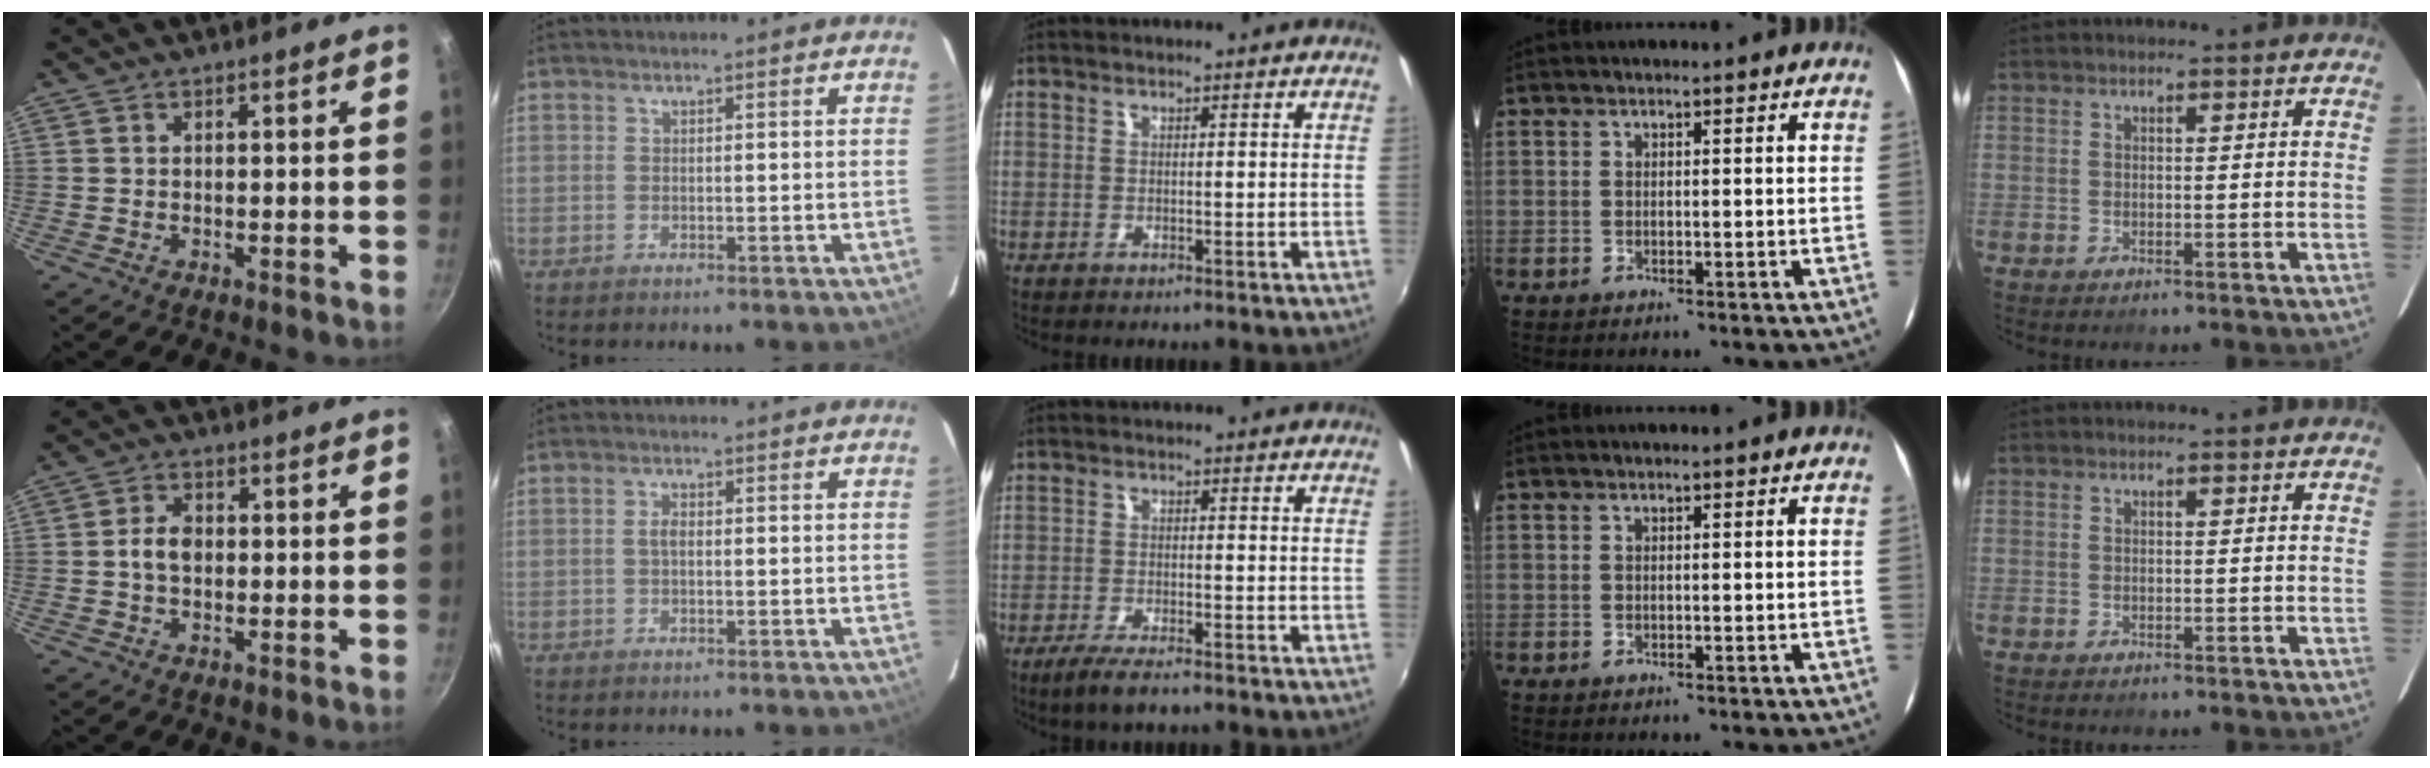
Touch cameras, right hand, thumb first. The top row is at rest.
{"thumb": {"total": 4.4, "force": [-0.1, 3.1, 3.2], "torque": [-0.049, 0.013, -0.007]}, "index": {"total": 1.5, "force": [-0.1, 0.8, 1.3], "torque": [-0.025, 0.005, -0.004]}, "middle": {"total": 5.2, "force": [-4.0, 0.8, 3.3], "torque": [-0.081, -0.012, -0.073]}}